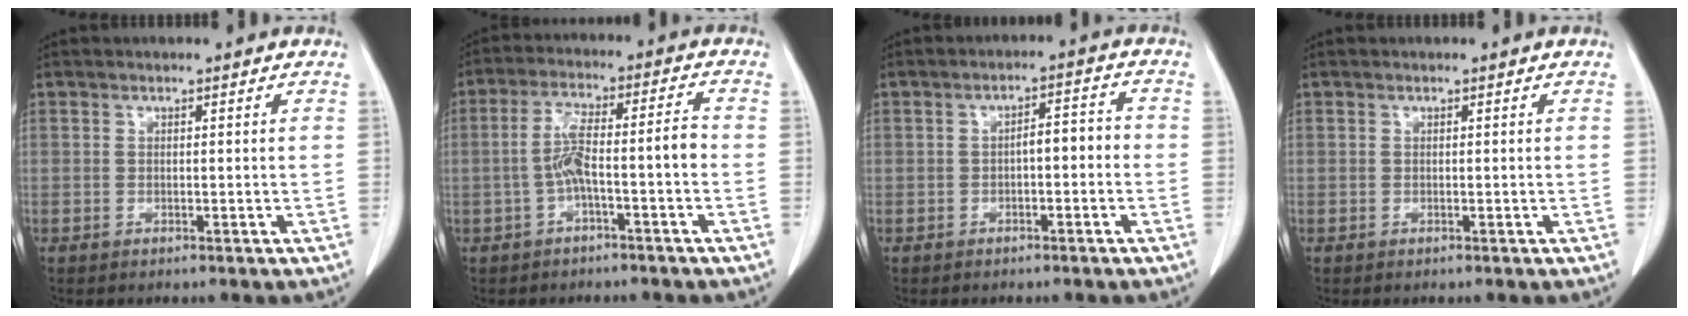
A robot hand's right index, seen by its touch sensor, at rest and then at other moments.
{"total": 7.3, "force": [-1.8, 0.9, 7.0], "torque": [-0.130, 0.032, -0.030]}
{"total": 3.8, "force": [-0.9, 1.4, 3.4], "torque": [-0.052, 0.022, -0.012]}
{"total": 0.0}